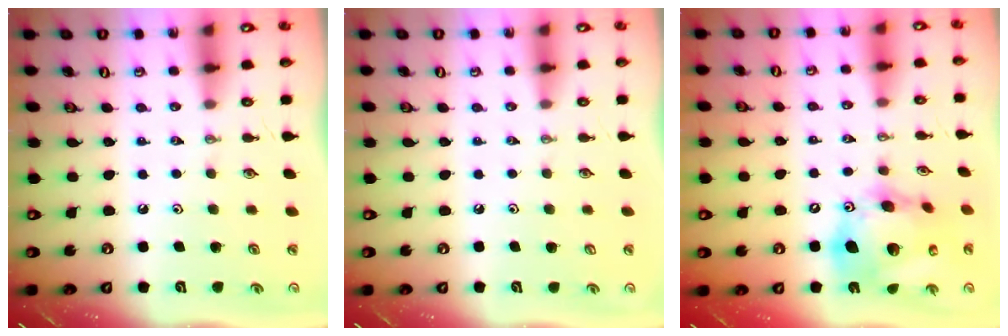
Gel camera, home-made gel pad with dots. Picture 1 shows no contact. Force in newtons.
{"total": 1.0, "press": 0.2, "slide": 1.0}
{"total": 21.8, "press": 21.5, "slide": 3.9}